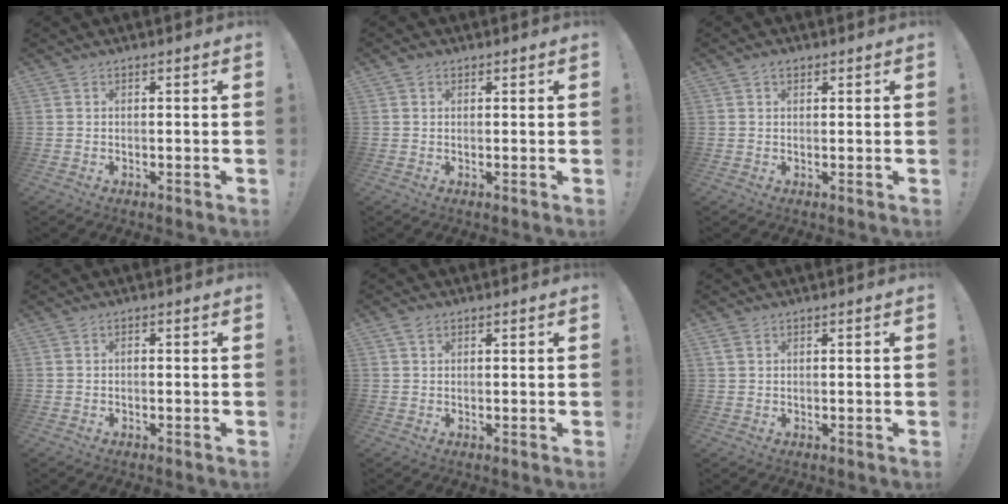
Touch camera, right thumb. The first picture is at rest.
{"total": 1.2, "force": [0.8, 0.8, 0.3], "torque": [-0.007, 0.002, 0.015]}
{"total": 1.8, "force": [1.1, 1.1, 0.9], "torque": [-0.017, 0.002, 0.021]}
{"total": 0.6, "force": [-0.4, 0.3, 0.3], "torque": [-0.014, 0.005, -0.007]}
{"total": 2.1, "force": [1.3, 1.3, 1.0], "torque": [-0.021, 0.003, 0.025]}
{"total": 1.7, "force": [0.9, 1.1, 0.9], "torque": [-0.026, 0.006, 0.019]}